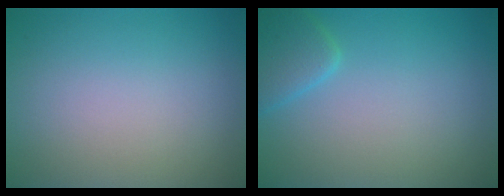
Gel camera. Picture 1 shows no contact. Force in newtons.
{"total": 2.3, "press": 2.3, "slide": 0.2}